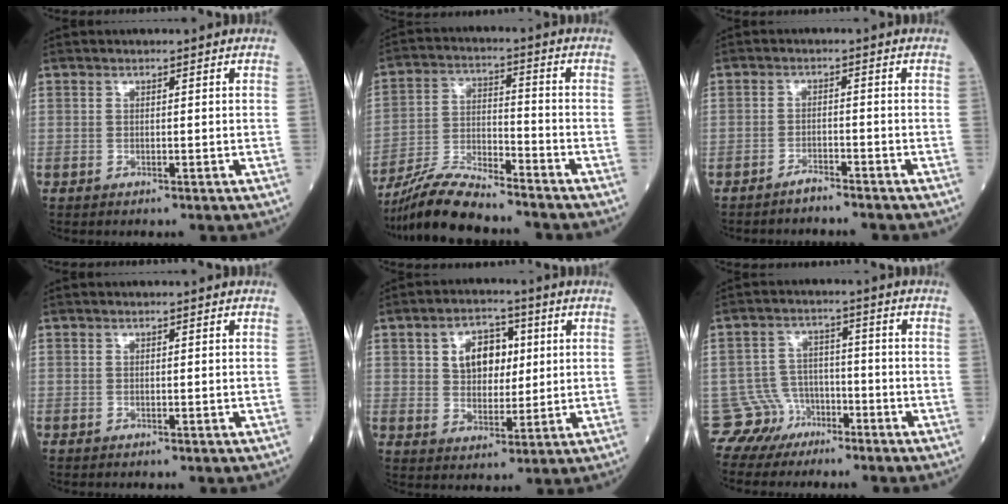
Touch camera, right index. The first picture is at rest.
{"total": 11.4, "force": [-10.5, 0.8, 4.3], "torque": [-0.083, -0.011, -0.198]}
{"total": 2.4, "force": [-2.3, -0.1, 0.4], "torque": [-0.005, -0.004, -0.037]}
{"total": 0.0}
{"total": 7.6, "force": [2.1, 4.9, 5.5], "torque": [-0.089, 0.016, 0.038]}
{"total": 5.4, "force": [-4.1, 3.4, -1.2], "torque": [0.022, 0.014, -0.078]}